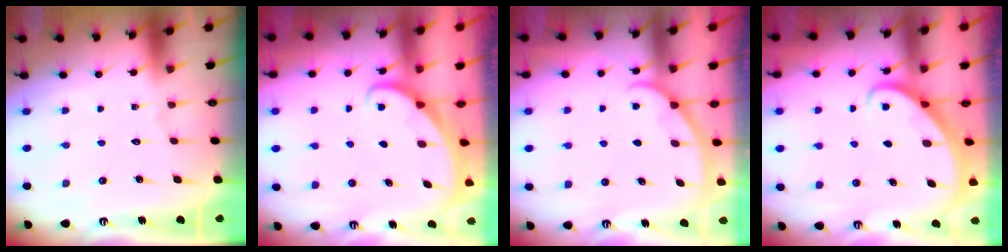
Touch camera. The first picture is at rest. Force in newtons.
{"total": 1.6, "press": 1.6, "slide": 0.1}
{"total": 2.3, "press": 2.3, "slide": 0.2}
{"total": 2.7, "press": 2.7, "slide": 0.2}